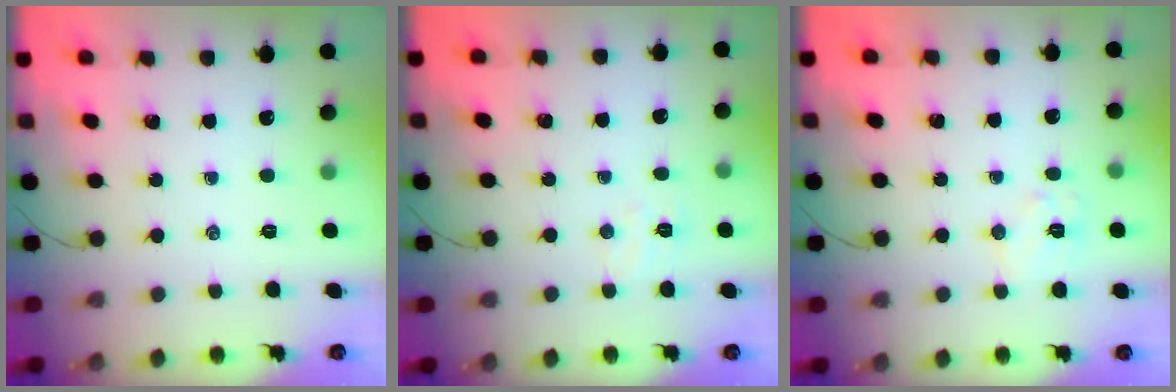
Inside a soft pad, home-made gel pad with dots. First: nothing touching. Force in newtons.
{"total": 5.0, "press": 4.8, "slide": 1.2}
{"total": 6.6, "press": 6.5, "slide": 0.7}